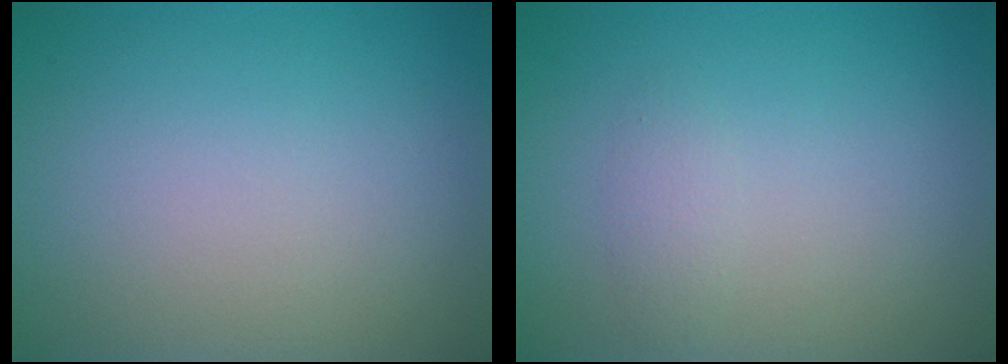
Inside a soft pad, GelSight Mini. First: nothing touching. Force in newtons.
{"total": 1.0, "press": 1.0, "slide": 0.0}